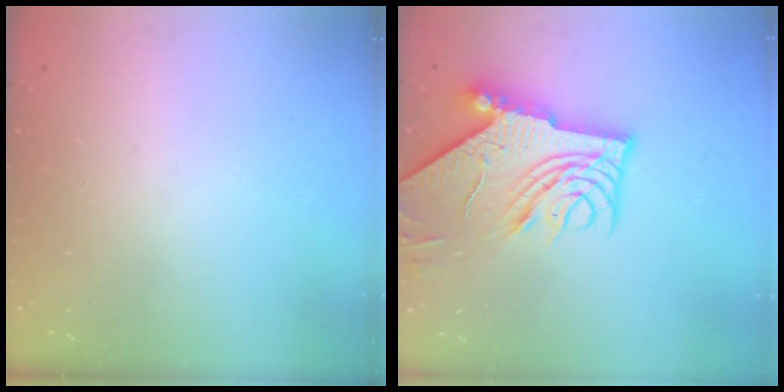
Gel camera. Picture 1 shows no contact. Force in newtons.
{"total": 14.4, "press": 14.4, "slide": 1.3}